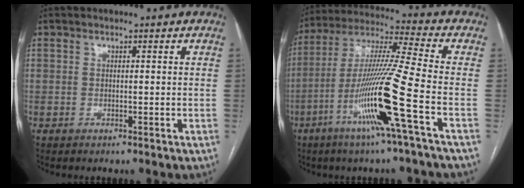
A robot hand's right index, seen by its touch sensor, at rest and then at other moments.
{"total": 16.2, "force": [-6.2, -1.9, 14.8], "torque": [-0.293, -0.017, -0.122]}